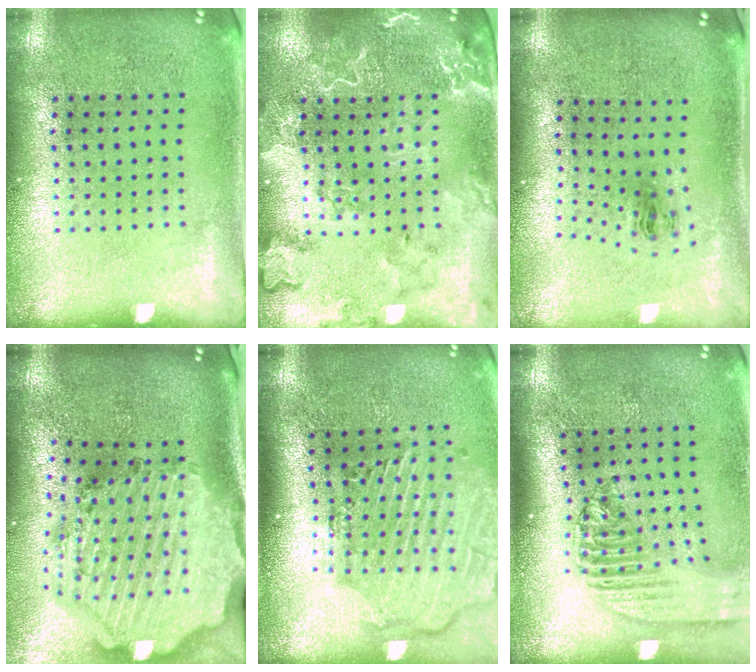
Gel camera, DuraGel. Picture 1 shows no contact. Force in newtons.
{"total": 2.6, "press": 2.4, "slide": 1.0}
{"total": 1.0, "press": 0.4, "slide": 0.9}
{"total": 3.8, "press": 3.2, "slide": 2.1}
{"total": 2.8, "press": 2.3, "slide": 1.7}
{"total": 2.3, "press": 1.7, "slide": 1.5}